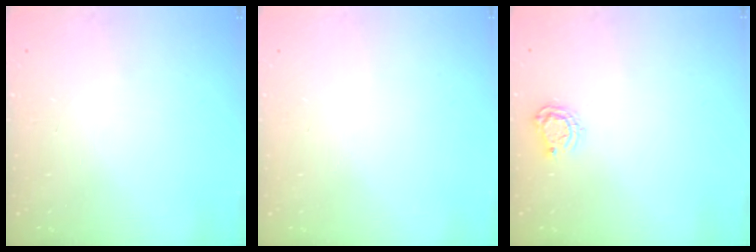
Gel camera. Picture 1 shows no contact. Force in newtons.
{"total": 0.0}
{"total": 5.0, "press": 5.0, "slide": 0.6}